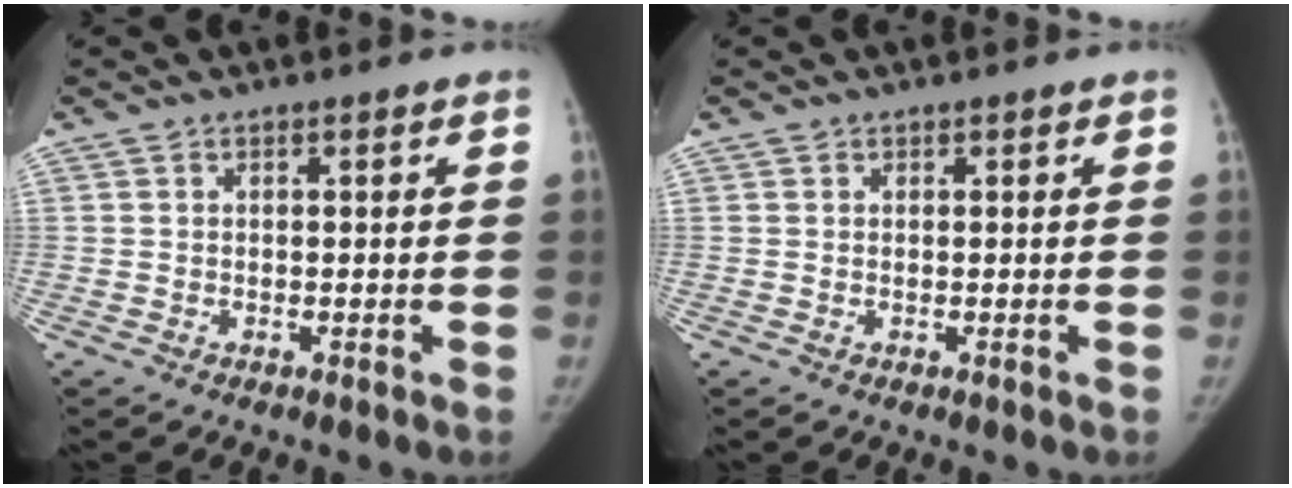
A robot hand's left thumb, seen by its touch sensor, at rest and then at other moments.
{"total": 0.0}